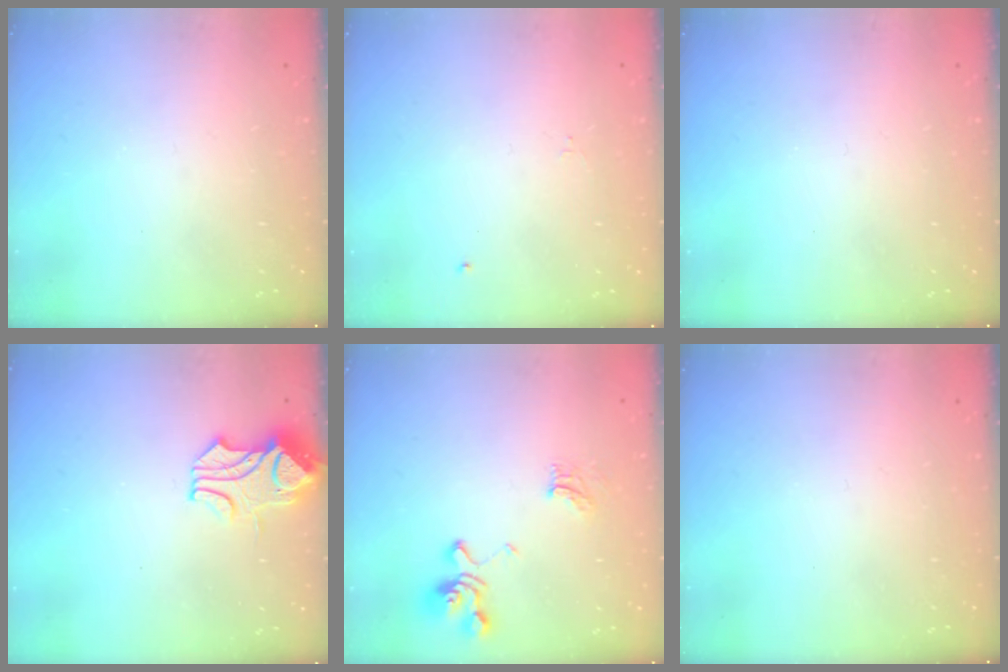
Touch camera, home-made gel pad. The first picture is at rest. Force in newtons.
{"total": 0.6, "press": 0.5, "slide": 0.2}
{"total": 0.0}
{"total": 1.0, "press": 0.1, "slide": 1.0}
{"total": 5.7, "press": 5.6, "slide": 1.1}
{"total": 0.0}